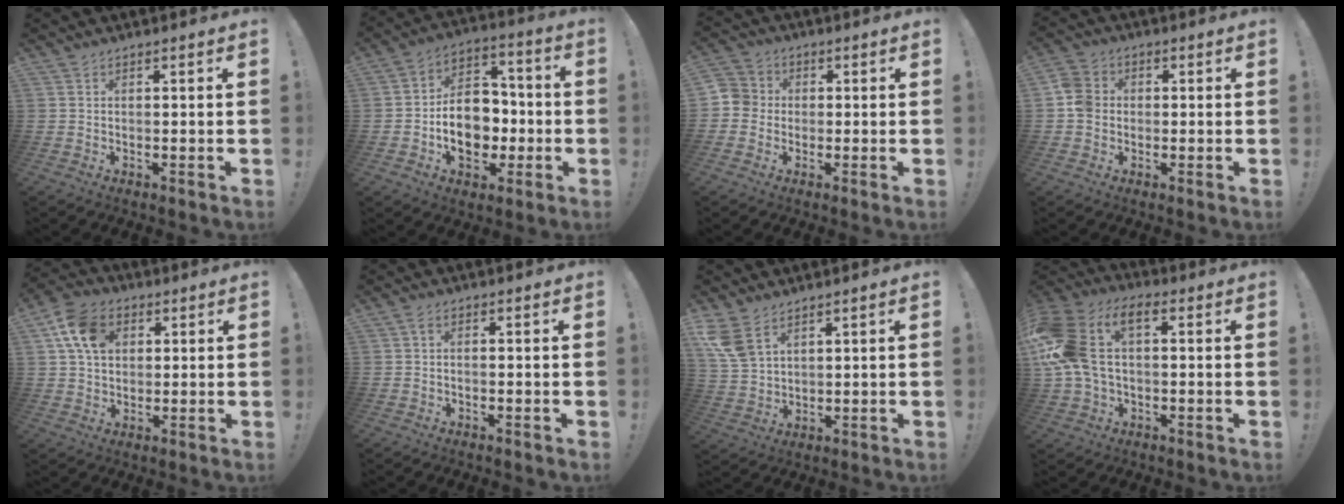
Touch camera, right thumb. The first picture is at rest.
{"total": 15.1, "force": [-3.7, 11.1, 9.5], "torque": [-0.161, 0.029, -0.058]}
{"total": 4.9, "force": [-0.9, 4.7, 1.2], "torque": [-0.018, 0.012, -0.020]}
{"total": 6.1, "force": [-0.7, 5.2, 3.0], "torque": [-0.047, 0.018, -0.010]}
{"total": 12.1, "force": [4.0, 9.1, 6.9], "torque": [-0.118, 0.003, 0.080]}
{"total": 1.2, "force": [-0.5, 0.2, 1.0], "torque": [-0.022, 0.006, -0.009]}
{"total": 8.0, "force": [4.8, 4.5, 4.6], "torque": [-0.092, -0.017, 0.096]}
{"total": 17.0, "force": [2.9, 10.7, 12.9], "torque": [-0.263, 0.005, 0.053]}